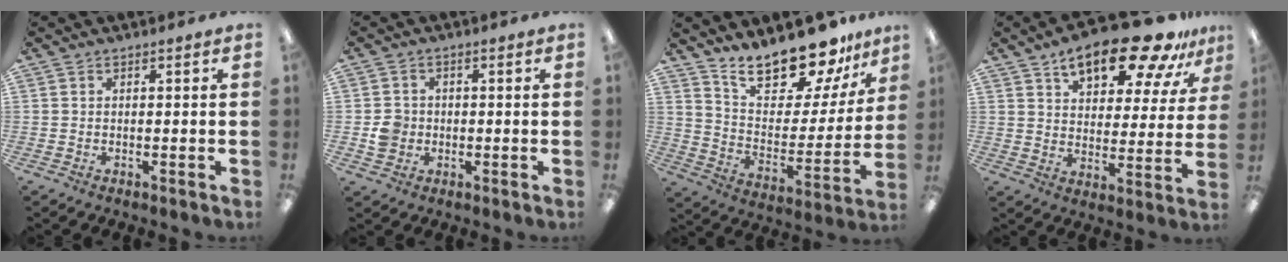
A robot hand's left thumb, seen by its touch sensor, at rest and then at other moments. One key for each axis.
{"total": 4.5, "fx": -0.6, "fy": 4.2, "fz": 1.4, "tx": -0.011, "ty": 0.003, "tz": -0.011}
{"total": 19.2, "fx": 16.7, "fy": 5.9, "fz": 7.3, "tx": -0.130, "ty": -0.128, "tz": 0.294}
{"total": 19.0, "fx": 13.0, "fy": 7.7, "fz": 11.5, "tx": -0.171, "ty": -0.072, "tz": 0.216}